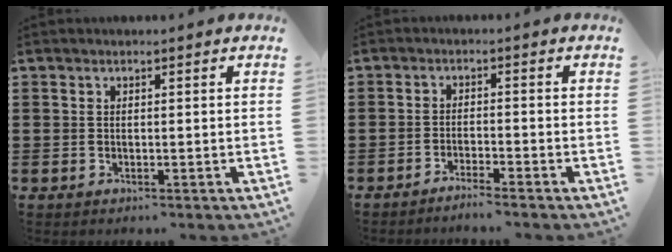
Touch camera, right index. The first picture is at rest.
{"total": 2.2, "force": [-2.1, -0.4, 0.4], "torque": [-0.008, 0.003, -0.043]}